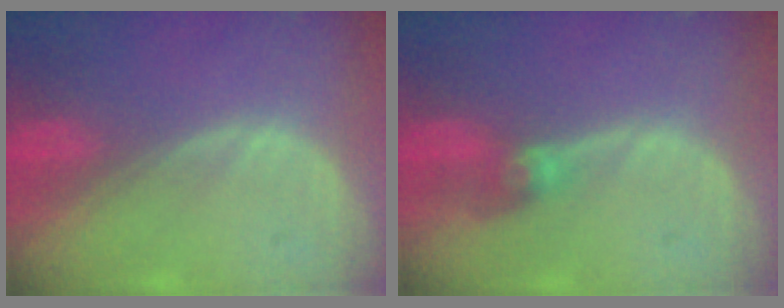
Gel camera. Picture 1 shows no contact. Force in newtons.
{"total": 2.7, "press": 2.7, "slide": 0.3}